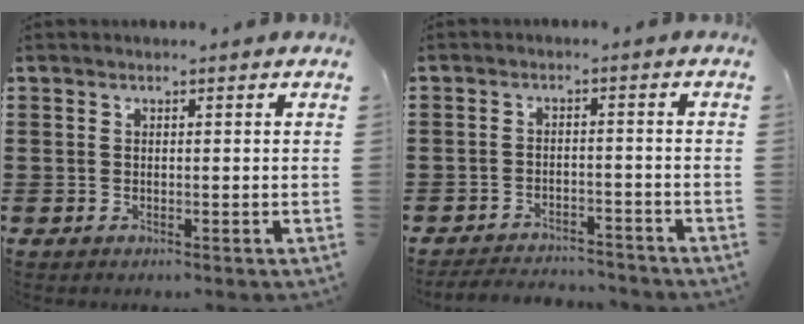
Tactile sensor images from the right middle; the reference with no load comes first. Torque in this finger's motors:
{"motor_torque": [0.11, -0.60, -0.04, 0.00]}